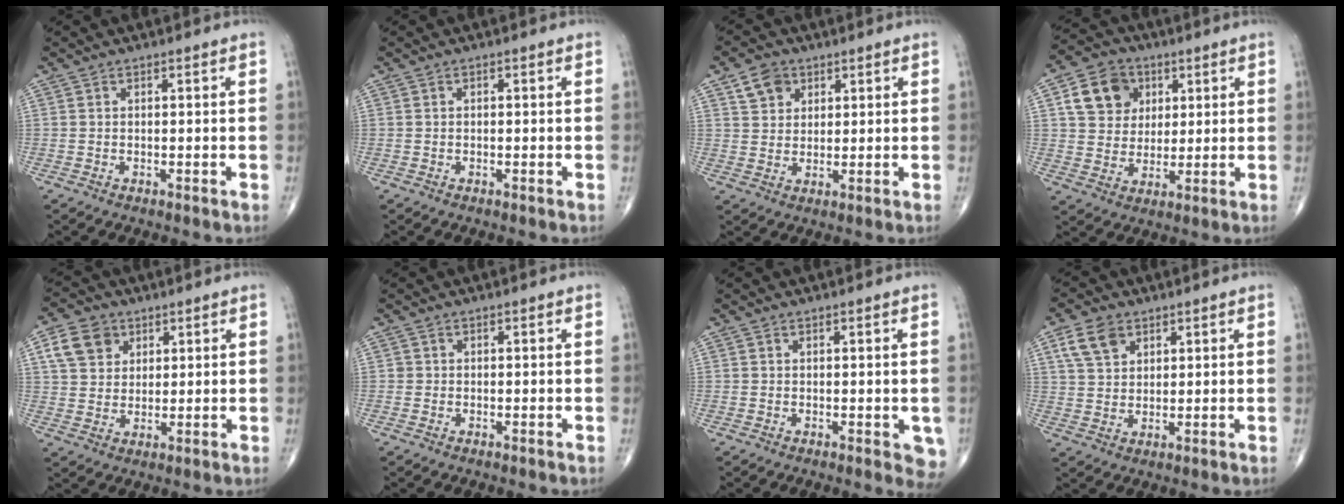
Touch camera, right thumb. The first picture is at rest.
{"total": 0.0}
{"total": 5.5, "force": [2.8, 4.3, 2.1], "torque": [-0.017, -0.010, 0.050]}
{"total": 10.8, "force": [3.8, 9.0, 4.8], "torque": [-0.056, -0.006, 0.065]}
{"total": 8.0, "force": [3.4, 6.3, 3.6], "torque": [-0.042, -0.004, 0.065]}
{"total": 0.5, "force": [0.0, 0.5, 0.0], "torque": [0.004, 0.004, -0.002]}
{"total": 4.0, "force": [-0.5, 1.8, 3.5], "torque": [-0.021, -0.005, -0.005]}
{"total": 6.8, "force": [3.5, 4.6, 3.7], "torque": [-0.056, -0.008, 0.069]}